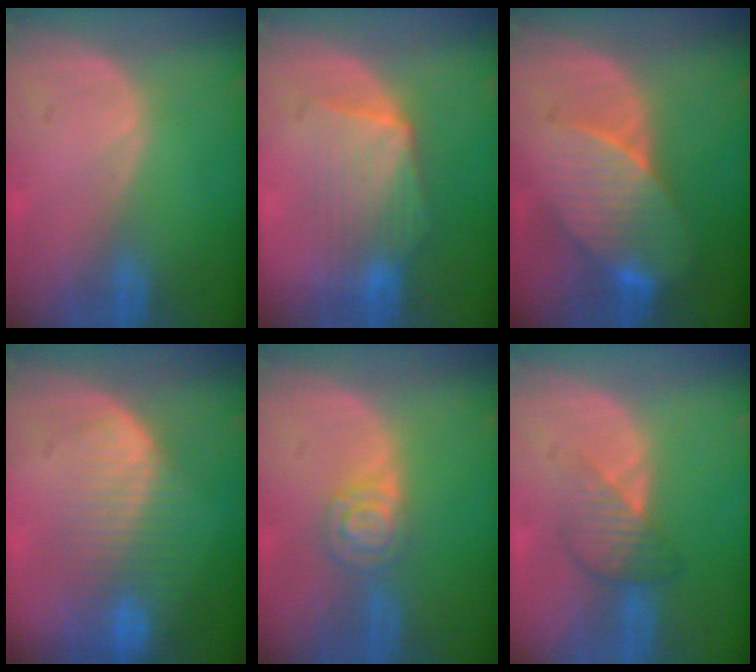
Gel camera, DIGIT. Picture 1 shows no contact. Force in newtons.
{"total": 7.5, "press": 7.4, "slide": 1.2}
{"total": 8.0, "press": 7.8, "slide": 2.0}
{"total": 8.6, "press": 7.3, "slide": 4.4}
{"total": 4.7, "press": 4.2, "slide": 2.1}
{"total": 3.8, "press": 3.8, "slide": 0.0}